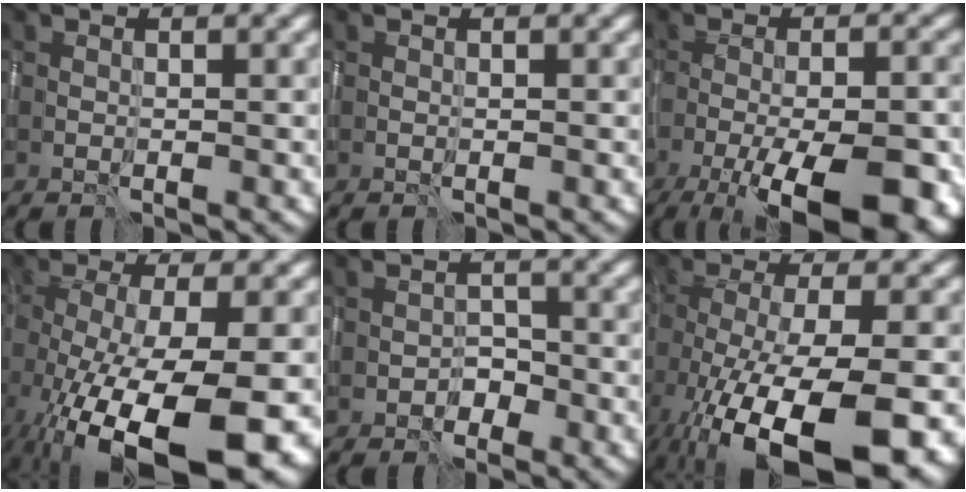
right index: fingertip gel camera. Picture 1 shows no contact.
{"total": 0.0}
{"total": 12.4, "force": [-5.7, 4.1, 10.2], "torque": [-0.137, -0.009, -0.087]}
{"total": 14.7, "force": [-6.0, 5.3, 12.4], "torque": [-0.201, -0.046, -0.083]}
{"total": 1.3, "force": [-0.9, 0.8, 0.2], "torque": [0.002, 0.004, -0.017]}
{"total": 15.0, "force": [-7.7, 4.9, 11.9], "torque": [-0.206, -0.037, -0.115]}